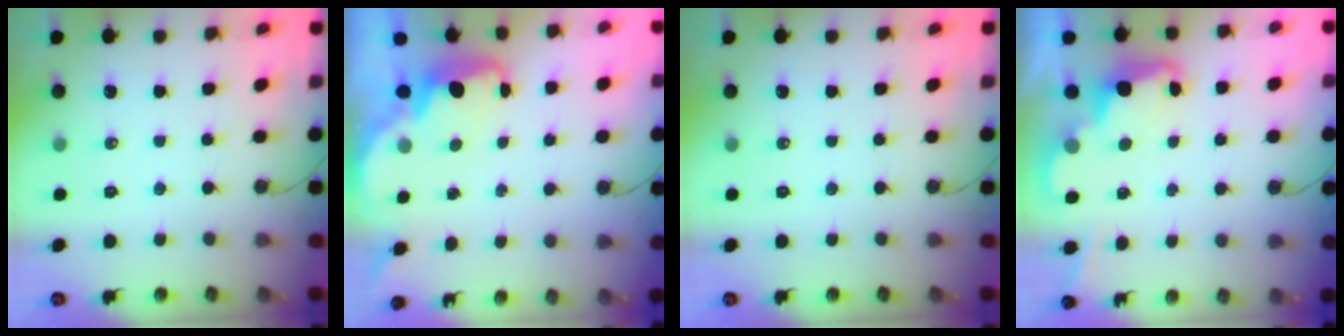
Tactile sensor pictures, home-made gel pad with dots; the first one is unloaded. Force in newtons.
{"total": 2.4, "press": 2.3, "slide": 0.6}
{"total": 0.0}
{"total": 2.6, "press": 2.5, "slide": 0.6}